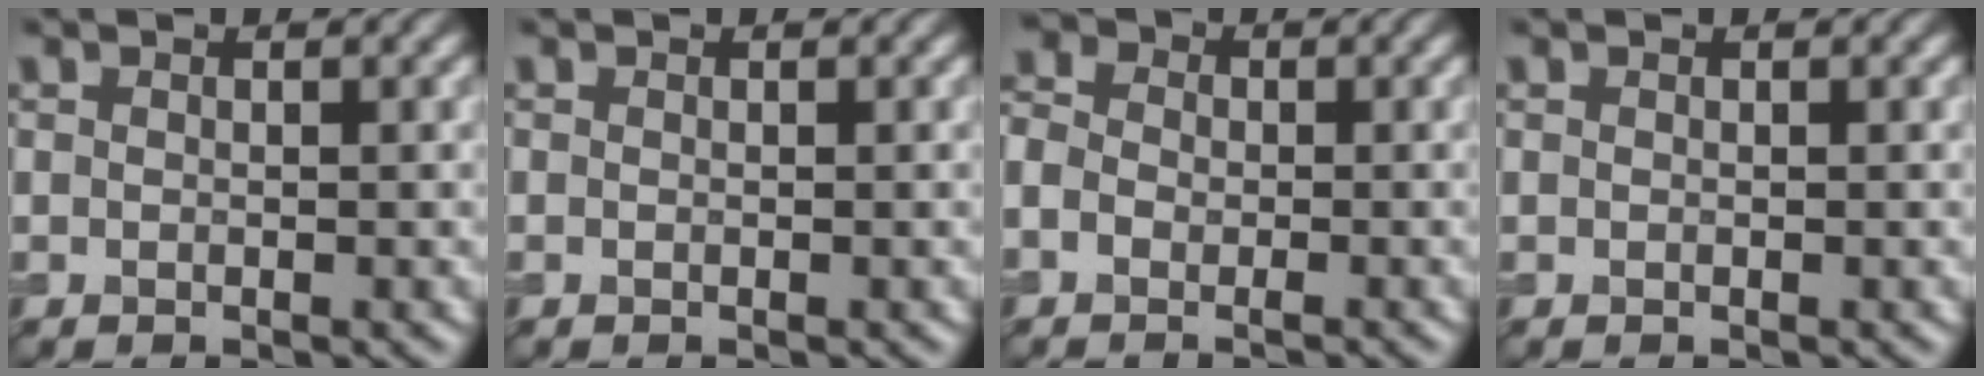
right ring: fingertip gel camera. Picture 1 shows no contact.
{"total": 0.0}
{"total": 5.7, "force": [-1.9, 4.3, 3.2], "torque": [-0.068, 0.015, -0.042]}
{"total": 0.0}